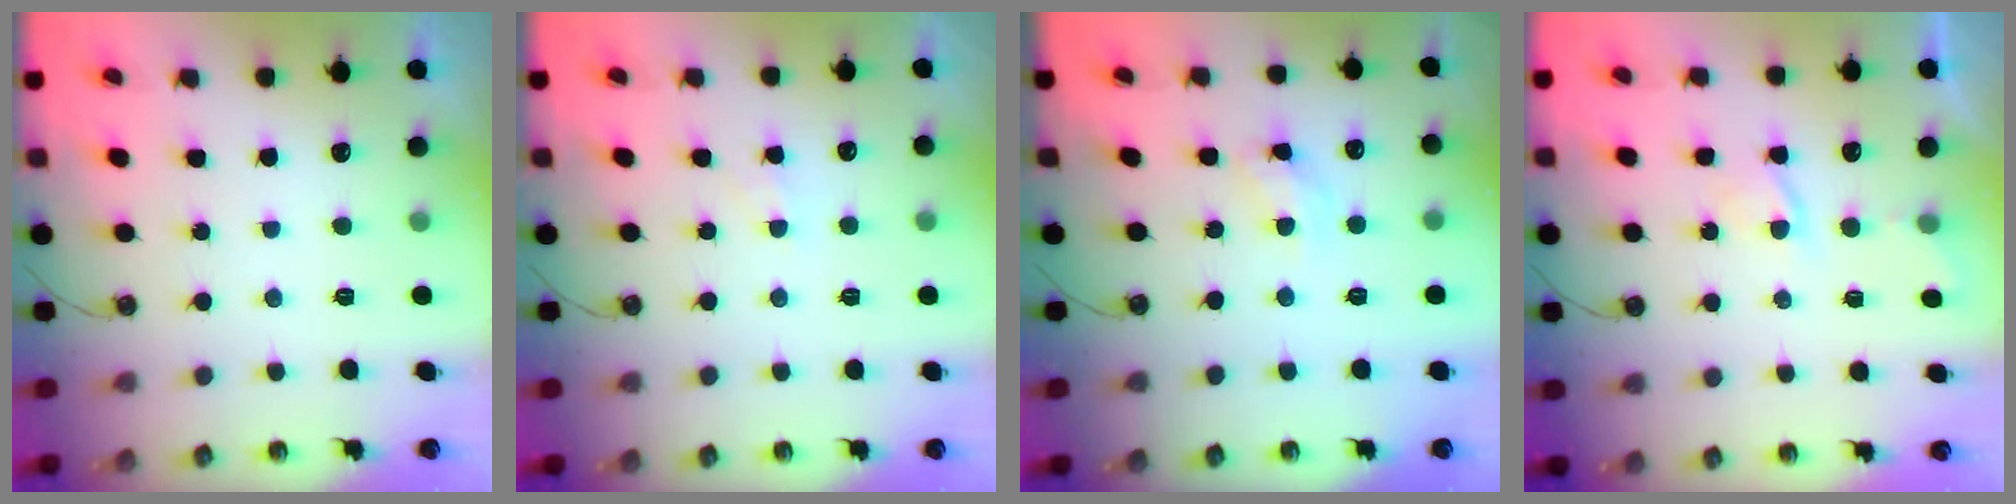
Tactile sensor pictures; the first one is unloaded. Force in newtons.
{"total": 4.0, "press": 4.0, "slide": 0.5}
{"total": 8.7, "press": 8.6, "slide": 0.6}
{"total": 3.1, "press": 3.1, "slide": 0.6}